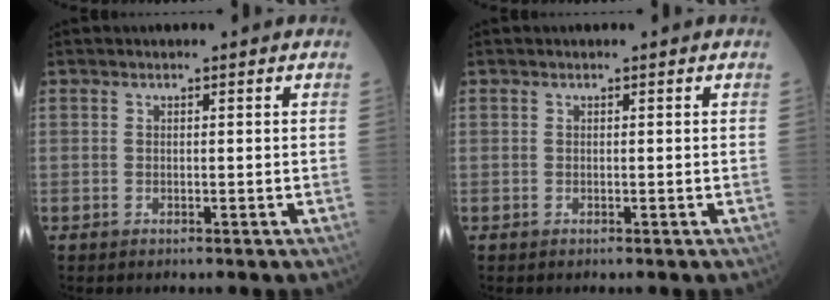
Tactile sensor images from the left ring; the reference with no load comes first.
{"total": 0.0}